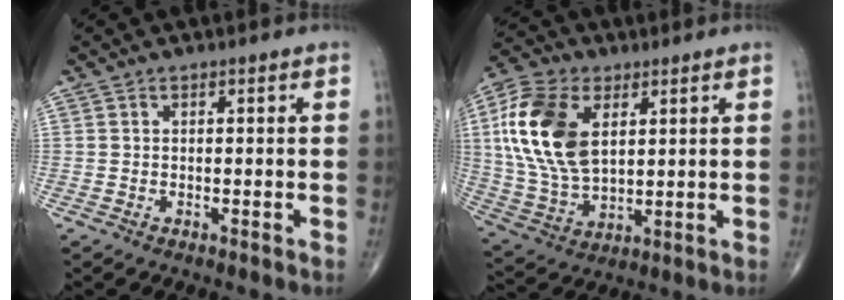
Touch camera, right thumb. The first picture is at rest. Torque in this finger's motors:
{"motor_torque": [-0.99, 1.71, 1.43, 0.65, 0.19]}